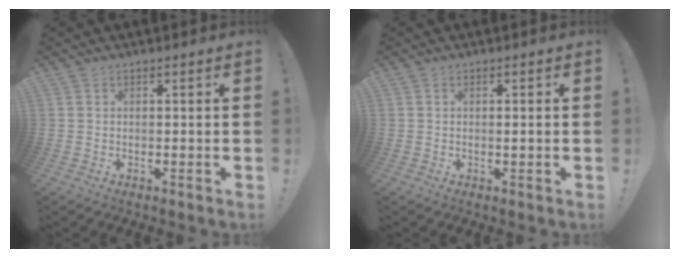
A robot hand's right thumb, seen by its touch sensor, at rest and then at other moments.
{"total": 0.9, "force": [0.0, -0.2, 0.9], "torque": [-0.008, -0.005, -0.002]}